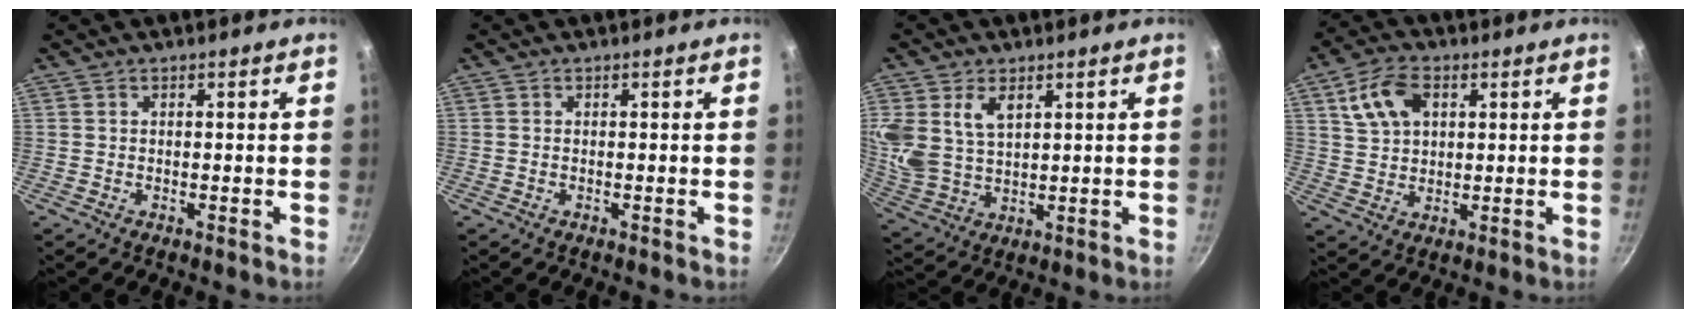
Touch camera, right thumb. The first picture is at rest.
{"total": 0.0}
{"total": 11.6, "force": [4.6, 7.6, 7.4], "torque": [-0.150, -0.019, 0.101]}
{"total": 9.3, "force": [3.4, 6.1, 6.2], "torque": [-0.104, 0.003, 0.062]}